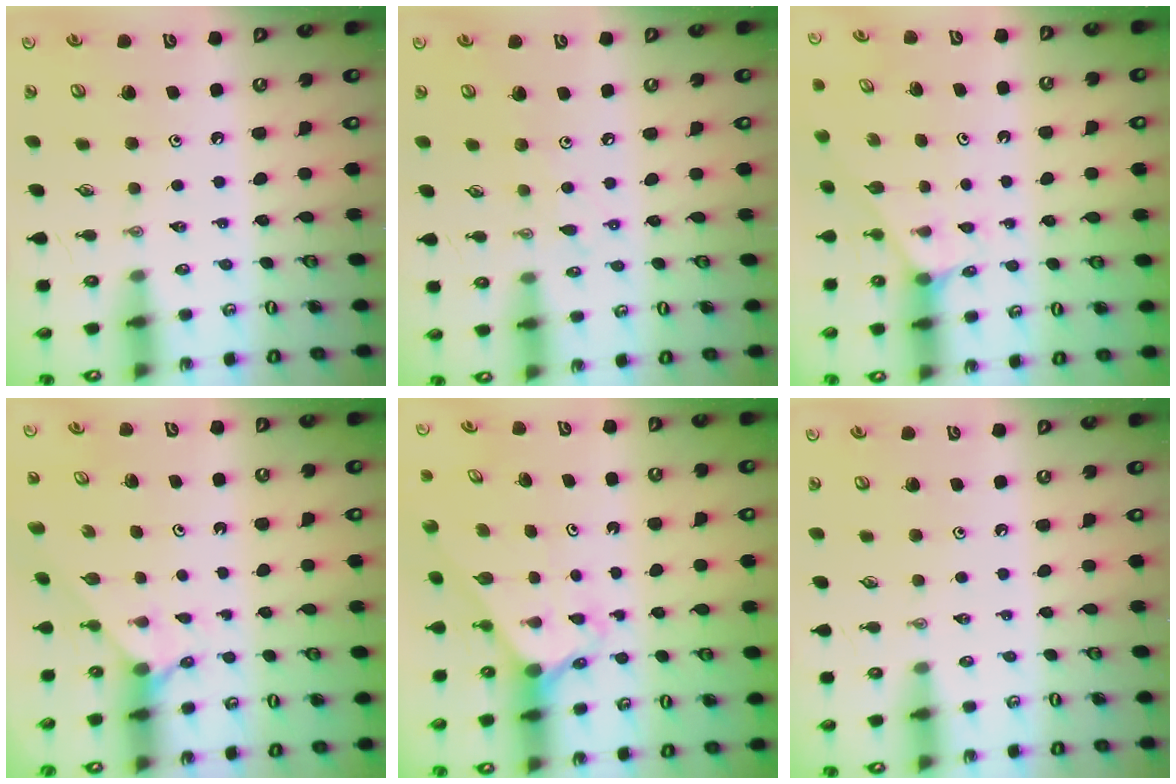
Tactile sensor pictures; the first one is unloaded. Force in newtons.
{"total": 6.6, "press": 6.6, "slide": 0.4}
{"total": 2.1, "press": 2.1, "slide": 0.4}
{"total": 2.4, "press": 2.4, "slide": 0.2}
{"total": 2.3, "press": 2.3, "slide": 0.2}
{"total": 0.0}